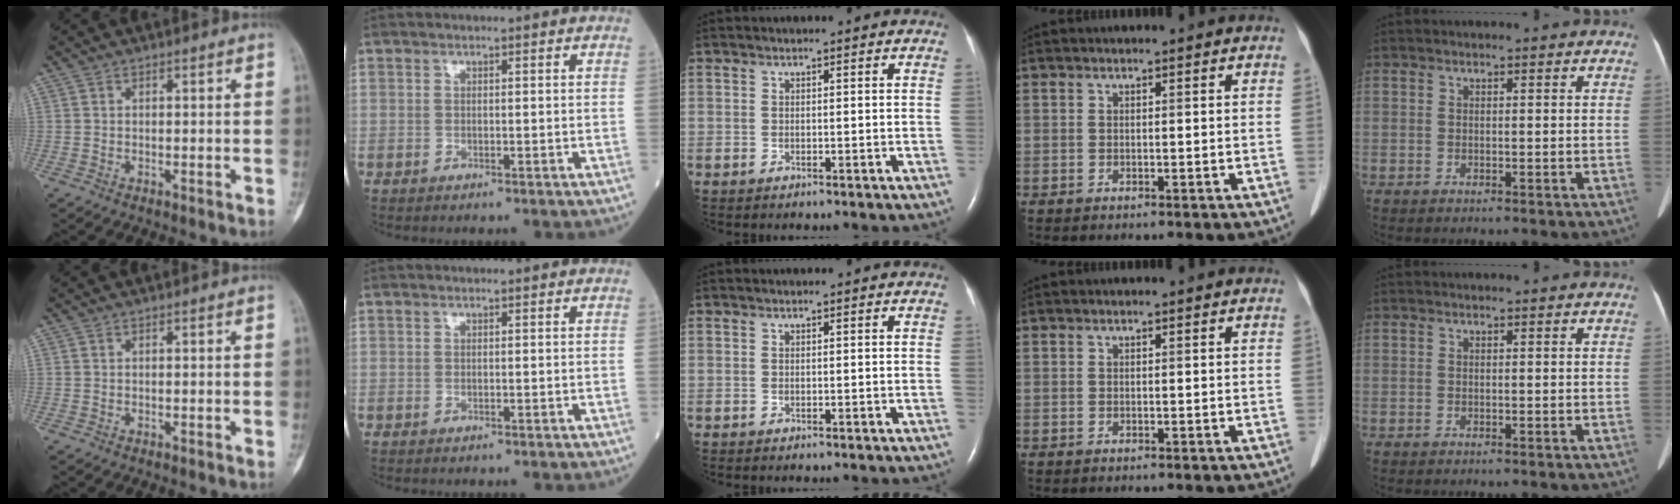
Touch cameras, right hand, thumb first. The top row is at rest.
{}